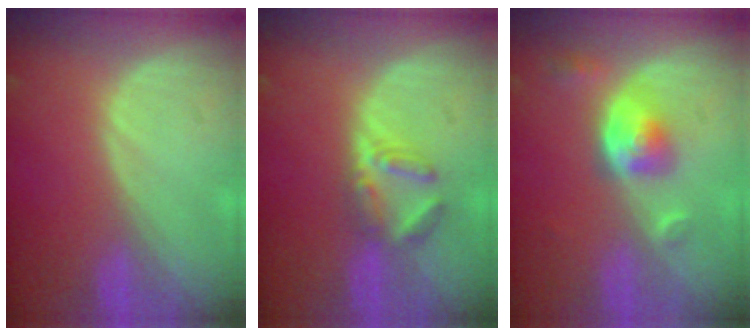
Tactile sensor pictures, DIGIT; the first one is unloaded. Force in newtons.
{"total": 4.4, "press": 4.3, "slide": 1.1}
{"total": 5.4, "press": 5.0, "slide": 2.1}